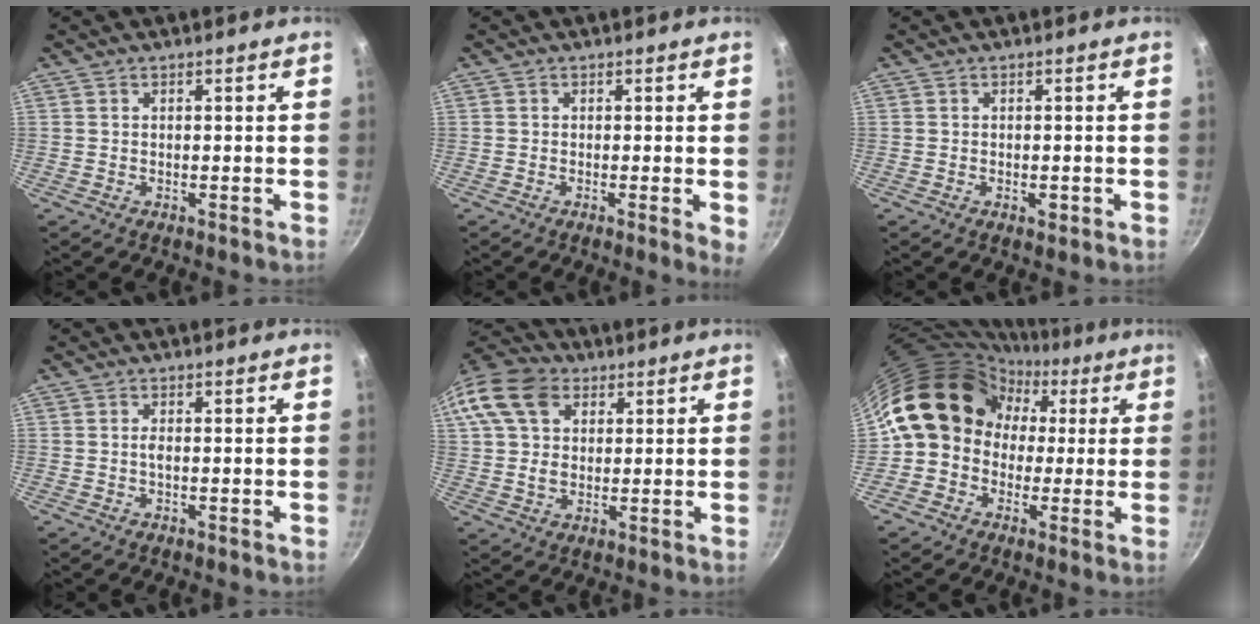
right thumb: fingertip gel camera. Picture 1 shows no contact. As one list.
[{"total": 2.4, "force": [-0.1, 0.5, 2.3], "torque": [-0.030, -0.008, -0.007]}, {"total": 1.6, "force": [-0.5, 0.9, 1.2], "torque": [-0.016, 0.000, -0.009]}, {"total": 1.0, "force": [-0.1, 0.4, 1.0], "torque": [-0.020, 0.002, -0.004]}, {"total": 14.7, "force": [5.1, 10.7, 8.7], "torque": [-0.167, 0.011, 0.083]}, {"total": 14.7, "force": [1.2, 12.8, 7.1], "torque": [-0.079, 0.045, 0.000]}]